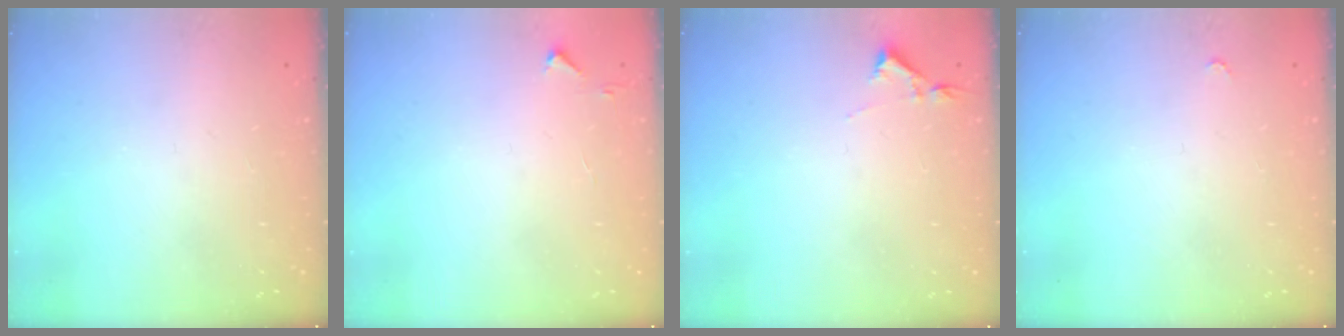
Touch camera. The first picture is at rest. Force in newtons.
{"total": 2.8, "press": 2.8, "slide": 0.4}
{"total": 2.9, "press": 2.9, "slide": 0.5}
{"total": 2.8, "press": 2.8, "slide": 0.4}